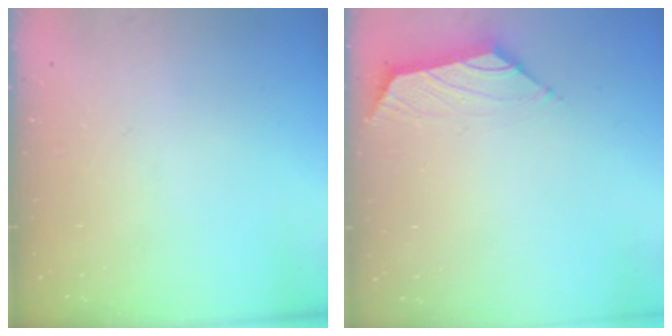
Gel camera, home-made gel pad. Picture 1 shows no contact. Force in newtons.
{"total": 1.6, "press": 1.4, "slide": 0.6}